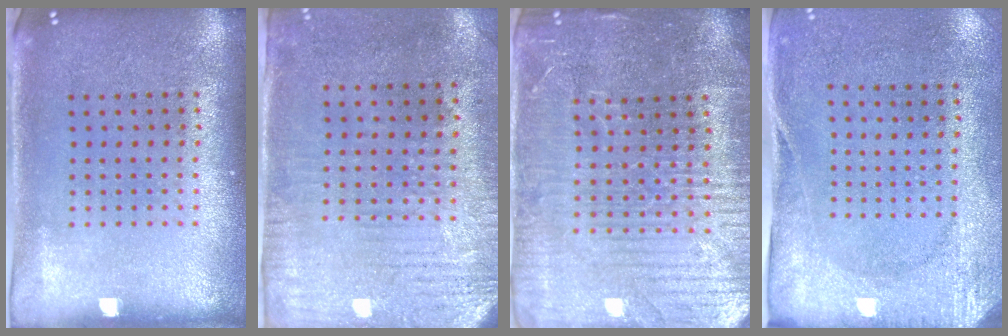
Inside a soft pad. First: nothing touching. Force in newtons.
{"total": 2.9, "press": 2.4, "slide": 1.7}
{"total": 4.3, "press": 4.1, "slide": 1.5}
{"total": 2.7, "press": 2.1, "slide": 1.7}